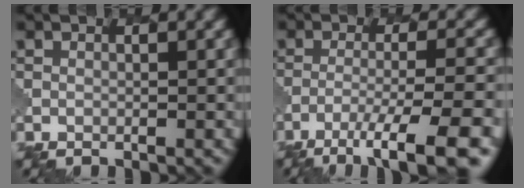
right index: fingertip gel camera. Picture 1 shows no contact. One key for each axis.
{"total": 8.4, "fx": -5.5, "fy": 1.6, "fz": 6.1, "tx": -0.092, "ty": 0.000, "tz": -0.086}